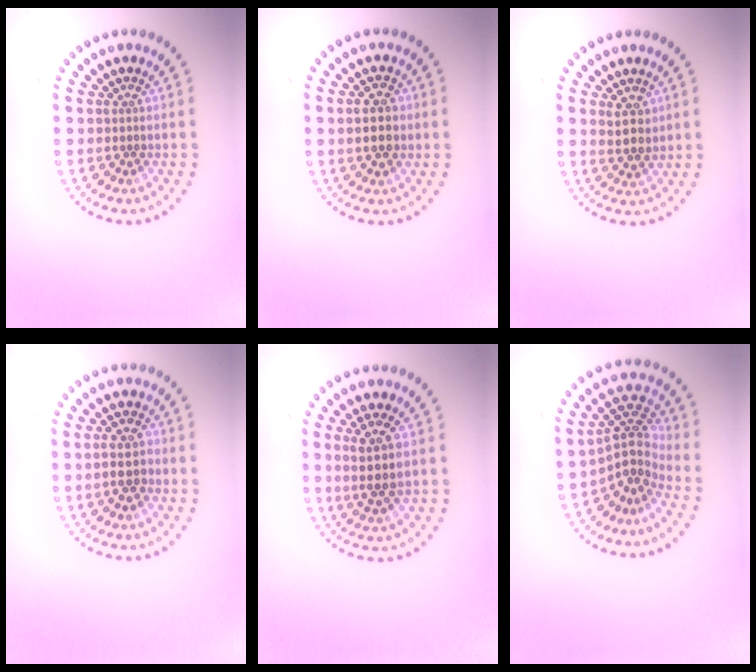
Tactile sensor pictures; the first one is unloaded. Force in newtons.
{"total": 4.2, "press": 4.2, "slide": 0.2}
{"total": 2.5, "press": 2.2, "slide": 1.1}
{"total": 2.9, "press": 2.8, "slide": 0.8}
{"total": 3.3, "press": 2.9, "slide": 1.6}
{"total": 4.3, "press": 3.2, "slide": 2.9}